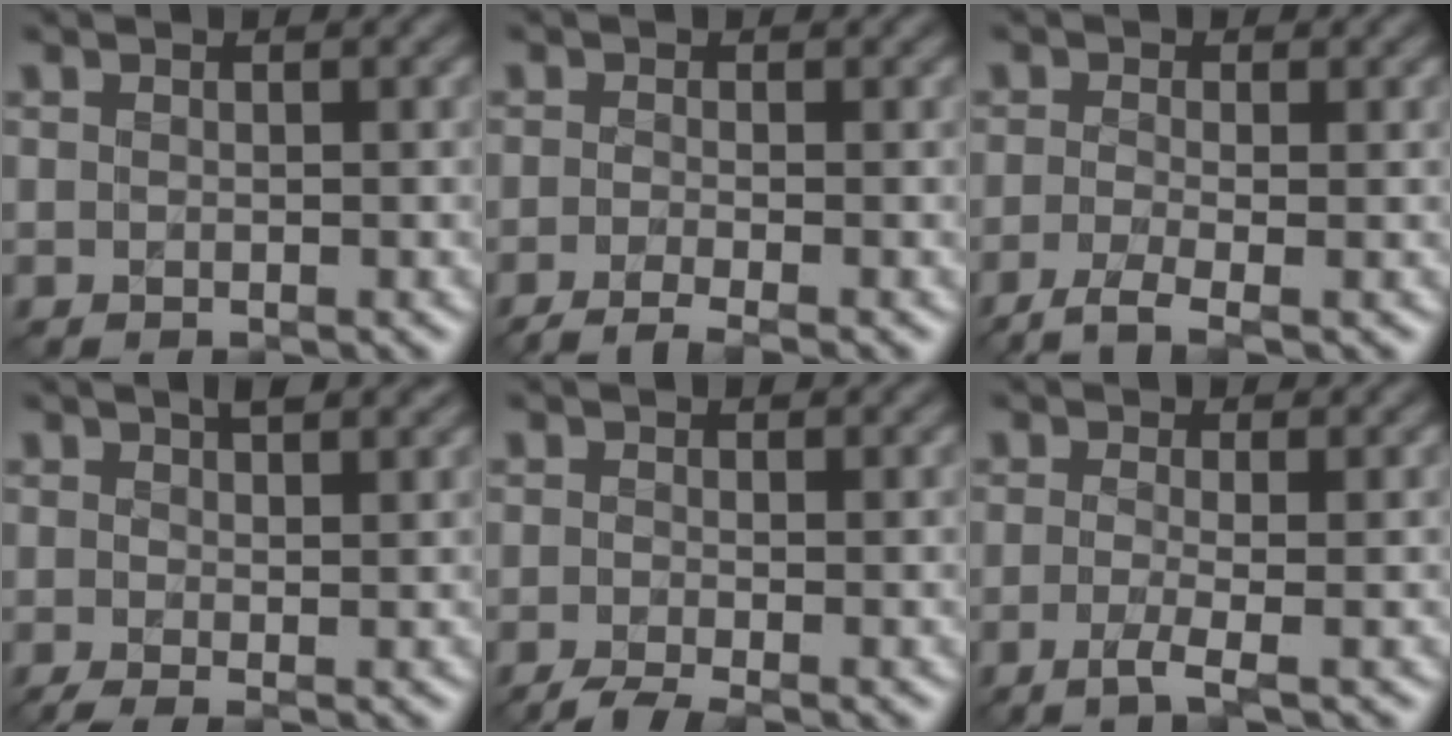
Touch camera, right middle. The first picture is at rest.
{"total": 2.4, "force": [-1.5, 0.6, 1.8], "torque": [-0.024, 0.000, -0.039]}
{"total": 2.6, "force": [-1.4, 0.7, 2.0], "torque": [-0.042, -0.002, -0.042]}
{"total": 3.5, "force": [1.0, 1.1, 3.2], "torque": [-0.038, 0.010, 0.008]}
{"total": 2.1, "force": [-1.2, 0.5, 1.6], "torque": [-0.027, 0.002, -0.033]}
{"total": 2.2, "force": [-0.6, 0.5, 2.0], "torque": [-0.037, -0.001, -0.023]}